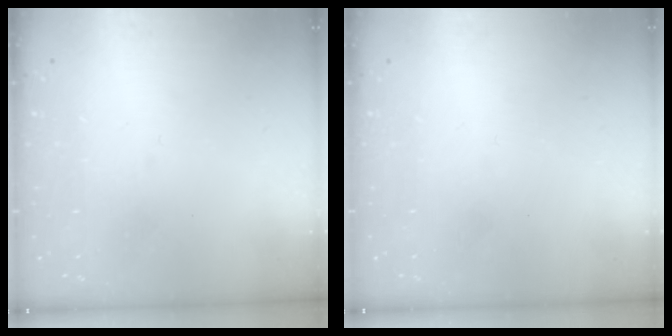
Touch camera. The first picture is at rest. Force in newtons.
{"total": 1.5, "press": 1.5, "slide": 0.1}